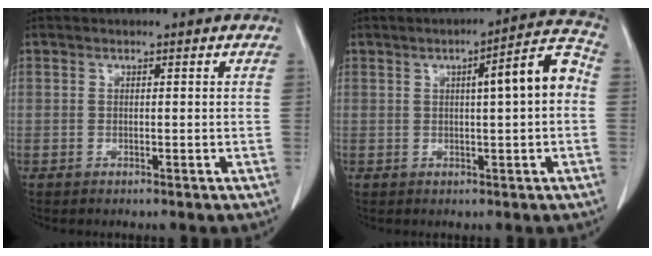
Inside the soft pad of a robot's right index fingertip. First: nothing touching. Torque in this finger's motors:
{"motor_torque": [0.69, -0.12, 0.34, 0.07]}